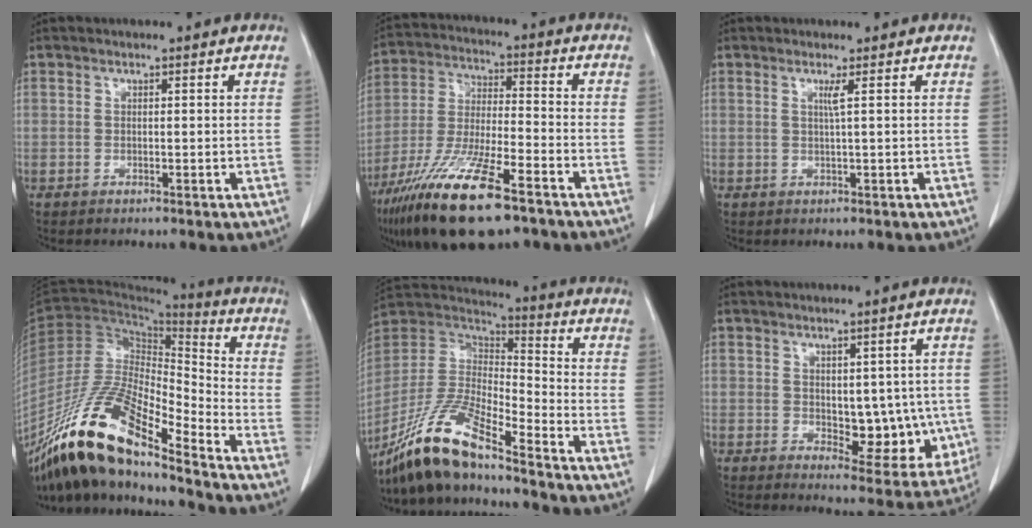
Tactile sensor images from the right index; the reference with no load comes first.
{"total": 18.0, "force": [-11.4, 3.2, 13.5], "torque": [-0.280, -0.041, -0.209]}
{"total": 1.3, "force": [0.4, -0.5, 1.1], "torque": [-0.027, -0.003, 0.010]}
{"total": 19.9, "force": [-15.2, 3.3, 12.4], "torque": [-0.254, -0.014, -0.286]}
{"total": 16.0, "force": [-12.6, 2.3, 9.6], "torque": [-0.193, -0.014, -0.240]}
{"total": 8.9, "force": [-0.4, 4.8, 7.5], "torque": [-0.075, -0.005, 0.013]}